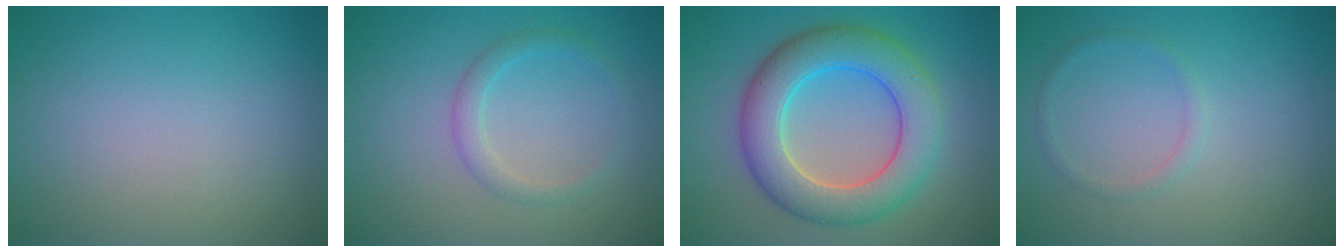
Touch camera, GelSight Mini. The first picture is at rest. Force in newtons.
{"total": 1.8, "press": 1.7, "slide": 0.1}
{"total": 7.9, "press": 7.9, "slide": 0.3}
{"total": 1.0, "press": 0.9, "slide": 0.2}